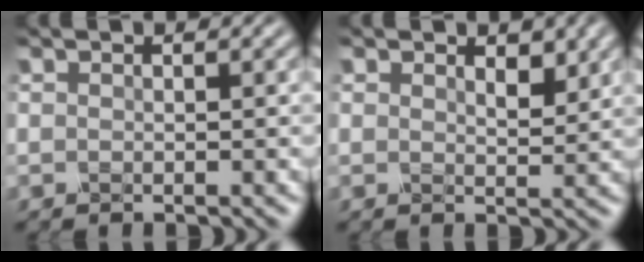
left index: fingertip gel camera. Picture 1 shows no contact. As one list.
[{"total": 1.7, "force": [1.2, 0.7, 0.9], "torque": [-0.016, -0.007, 0.020]}]